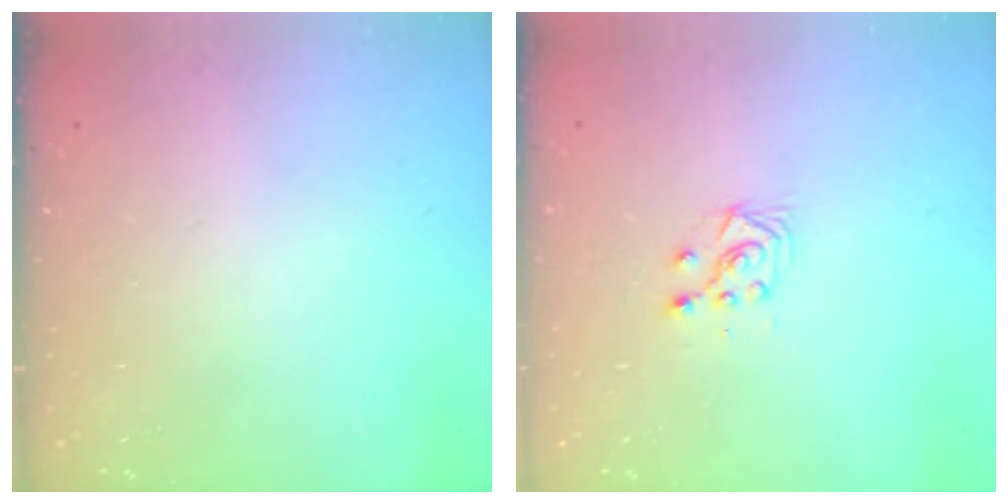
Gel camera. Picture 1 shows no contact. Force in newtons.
{"total": 5.7, "press": 5.6, "slide": 0.9}